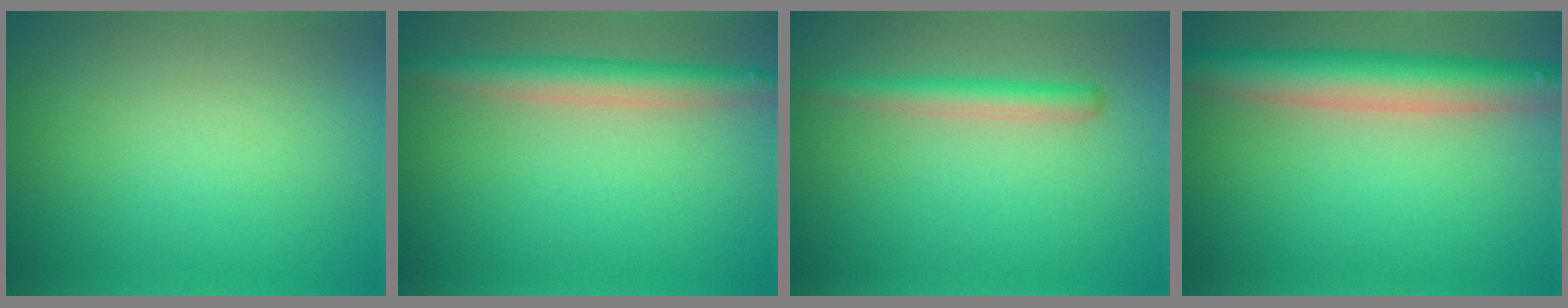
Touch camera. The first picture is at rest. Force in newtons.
{"total": 3.8, "press": 3.8, "slide": 0.3}
{"total": 2.2, "press": 2.2, "slide": 0.1}
{"total": 6.6, "press": 6.6, "slide": 0.4}